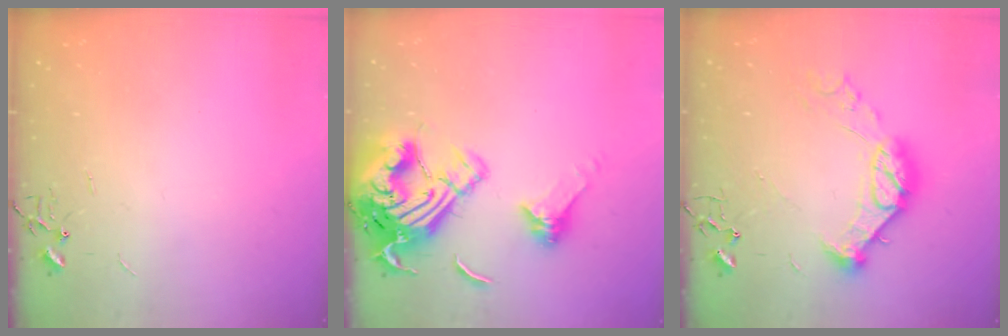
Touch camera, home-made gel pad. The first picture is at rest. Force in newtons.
{"total": 24.6, "press": 24.5, "slide": 2.6}
{"total": 14.4, "press": 14.4, "slide": 0.9}